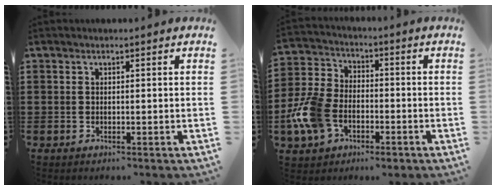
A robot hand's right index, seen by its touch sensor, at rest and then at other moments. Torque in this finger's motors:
{"motor_torque": [1.98, 0.16, 1.05, 0.21]}